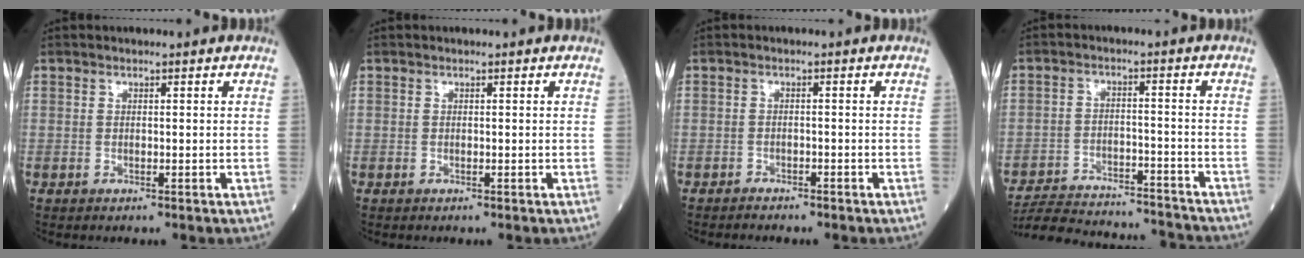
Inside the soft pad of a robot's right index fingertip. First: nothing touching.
{"total": 0.0}
{"total": 1.5, "force": [-1.4, 0.4, 0.3], "torque": [-0.006, -0.001, -0.020]}
{"total": 17.9, "force": [-17.2, 2.5, 4.5], "torque": [-0.099, -0.001, -0.248]}